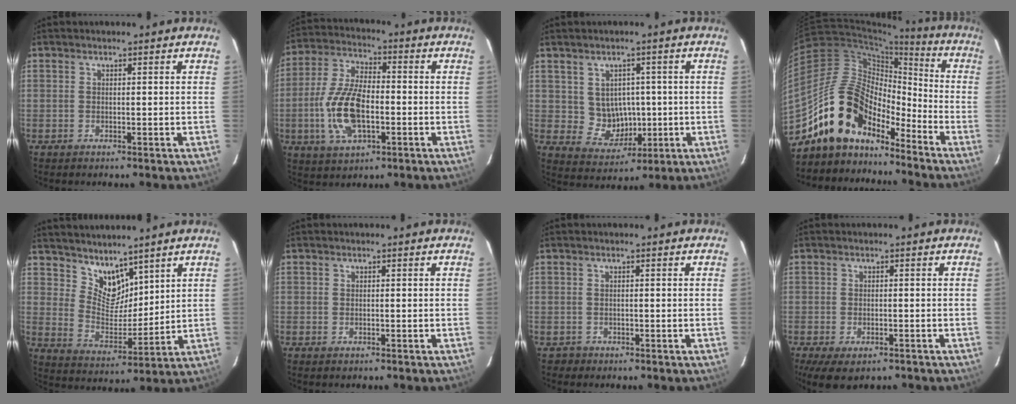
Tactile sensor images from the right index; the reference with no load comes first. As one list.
[{"total": 13.6, "force": [-3.1, 6.4, 11.6], "torque": [-0.248, 0.003, -0.058]}, {"total": 6.7, "force": [0.2, 6.3, 2.3], "torque": [-0.050, 0.008, 0.023]}, {"total": 15.1, "force": [-11.9, 6.9, 6.2], "torque": [-0.119, 0.028, -0.216]}, {"total": 8.2, "force": [6.5, 4.1, 2.8], "torque": [-0.041, -0.003, 0.130]}, {"total": 0.7, "force": [-0.5, 0.3, 0.4], "torque": [-0.008, -0.002, -0.010]}, {"total": 1.1, "force": [-0.8, 0.7, -0.1], "torque": [0.000, 0.004, -0.012]}, {"total": 8.0, "force": [-5.3, 3.4, 4.9], "torque": [-0.114, -0.032, -0.083]}]